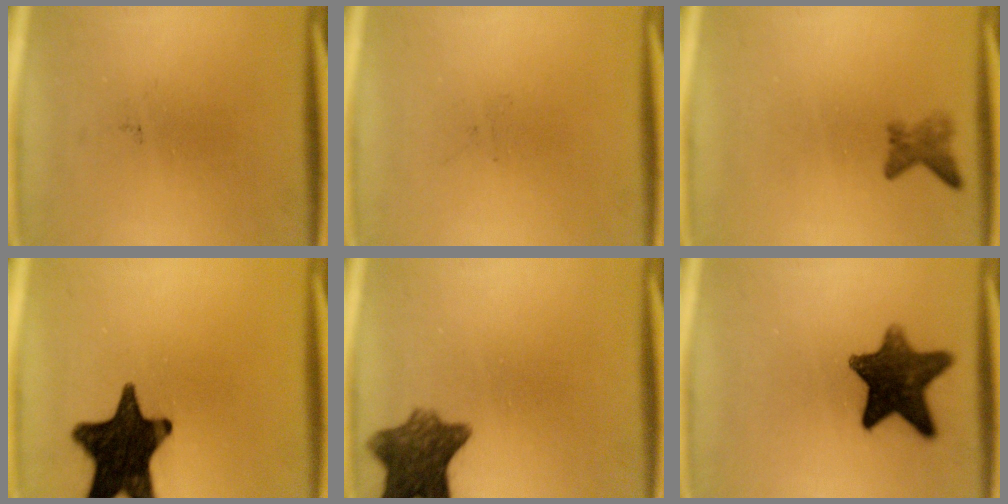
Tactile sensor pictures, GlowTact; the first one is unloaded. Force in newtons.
{"total": 0.0}
{"total": 2.0}
{"total": 17.9}
{"total": 9.0}
{"total": 12.2}